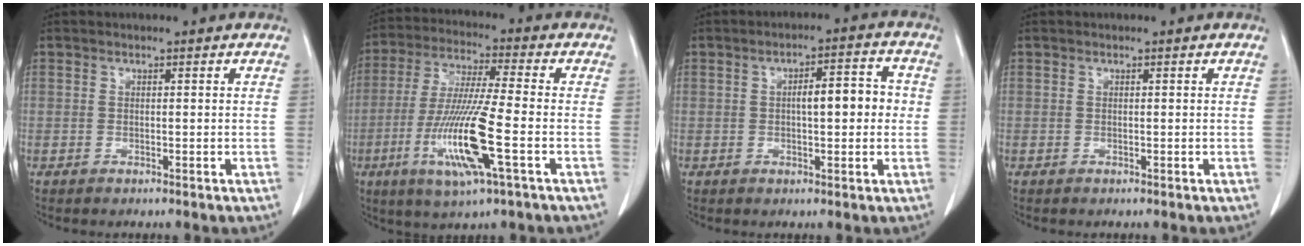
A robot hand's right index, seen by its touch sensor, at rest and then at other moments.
{"total": 14.0, "force": [-4.4, 0.3, 13.3], "torque": [-0.274, -0.021, -0.085]}
{"total": 6.2, "force": [0.2, 1.8, 6.0], "torque": [-0.089, 0.021, 0.003]}
{"total": 0.0}